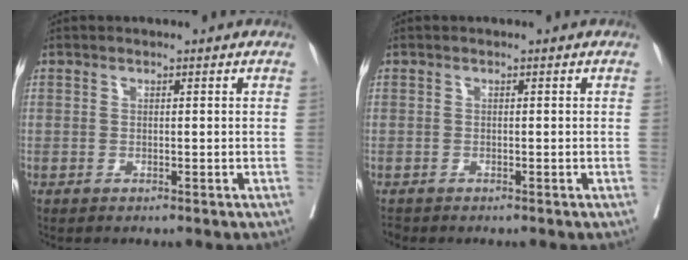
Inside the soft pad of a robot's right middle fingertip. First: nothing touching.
{"total": 0.6, "force": [-0.6, 0.1, 0.0], "torque": [-0.005, -0.003, -0.013]}